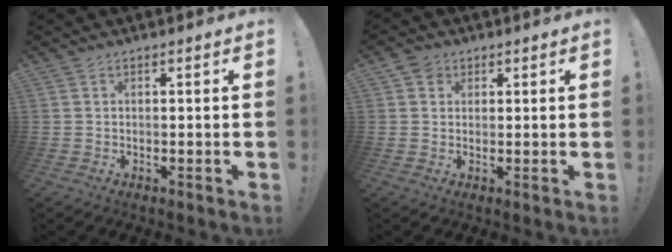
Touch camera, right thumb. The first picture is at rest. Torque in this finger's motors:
{"motor_torque": [0.40, 0.54, 0.18, -0.01, -0.01]}